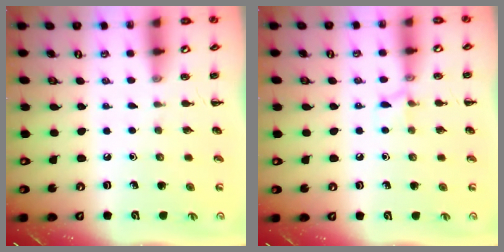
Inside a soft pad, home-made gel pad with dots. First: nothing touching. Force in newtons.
{"total": 6.3, "press": 6.0, "slide": 1.8}